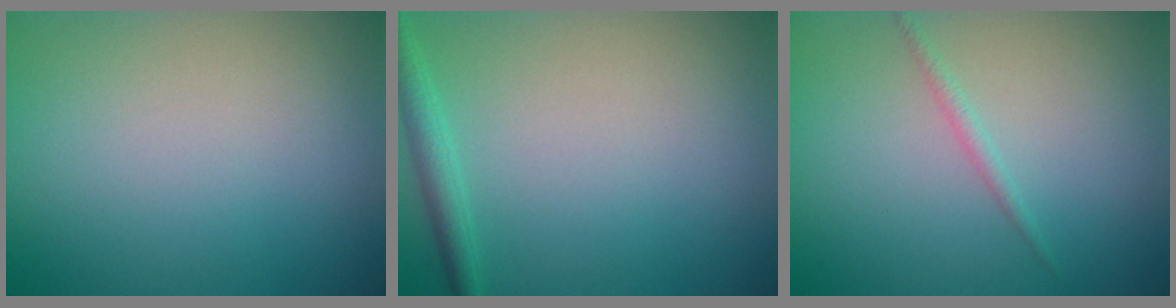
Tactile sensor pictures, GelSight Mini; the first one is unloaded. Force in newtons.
{"total": 1.9, "press": 1.9, "slide": 0.1}
{"total": 0.9, "press": 0.9, "slide": 0.1}